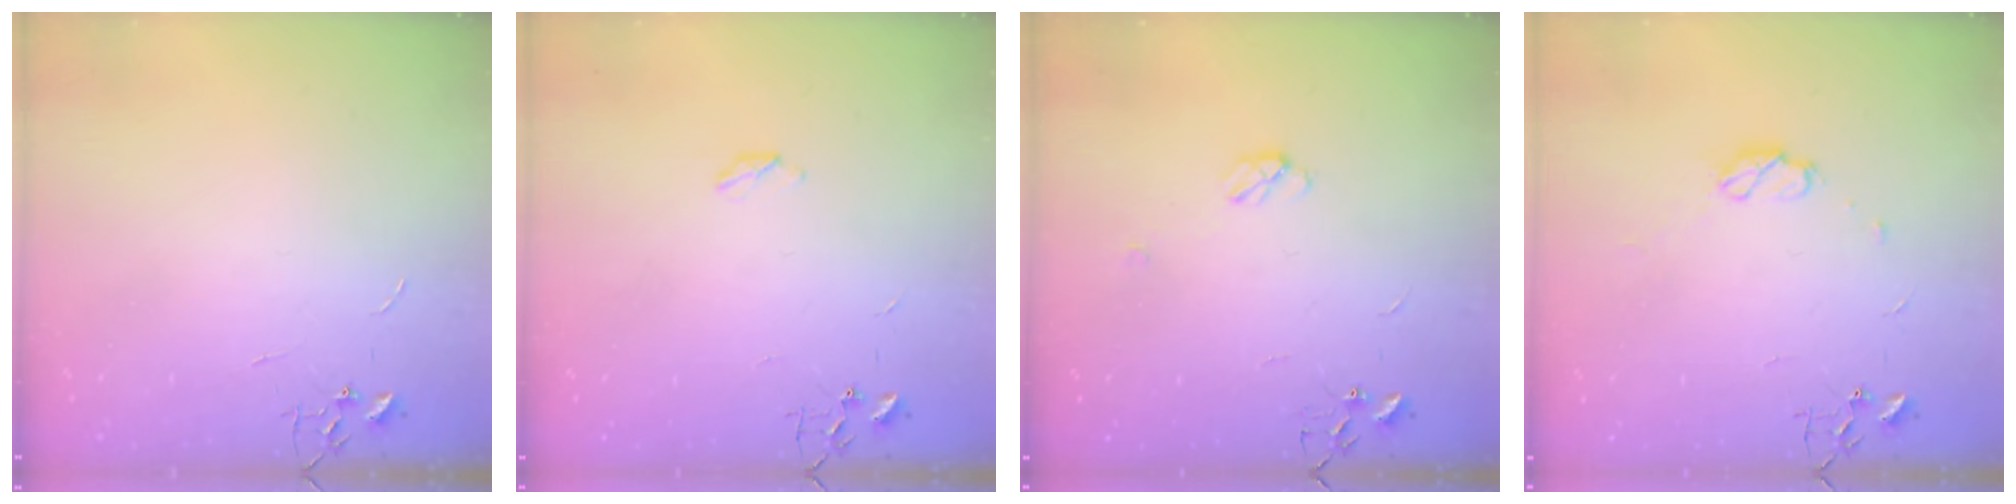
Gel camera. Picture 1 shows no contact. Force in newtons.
{"total": 2.8, "press": 2.8, "slide": 0.5}
{"total": 3.9, "press": 3.9, "slide": 0.5}
{"total": 7.0, "press": 6.9, "slide": 0.8}